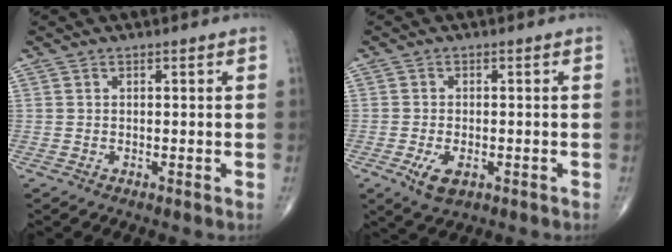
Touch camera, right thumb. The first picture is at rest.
{"total": 4.5, "force": [-1.7, 2.3, 3.5], "torque": [-0.060, -0.002, -0.025]}